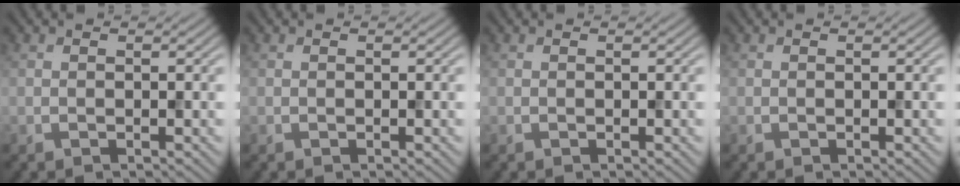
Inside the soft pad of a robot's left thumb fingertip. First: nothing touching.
{"total": 0.0}
{"total": 0.0}
{"total": 0.0}